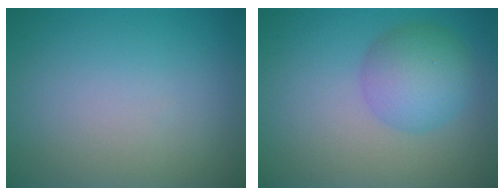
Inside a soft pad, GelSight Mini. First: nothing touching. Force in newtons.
{"total": 4.5, "press": 4.5, "slide": 0.1}